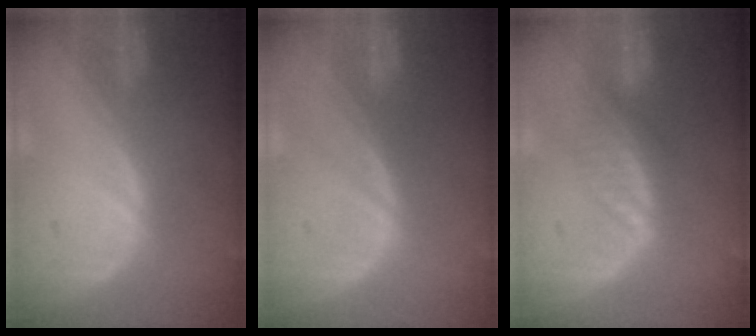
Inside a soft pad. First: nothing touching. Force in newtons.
{"total": 0.0}
{"total": 2.7, "press": 2.7, "slide": 0.2}